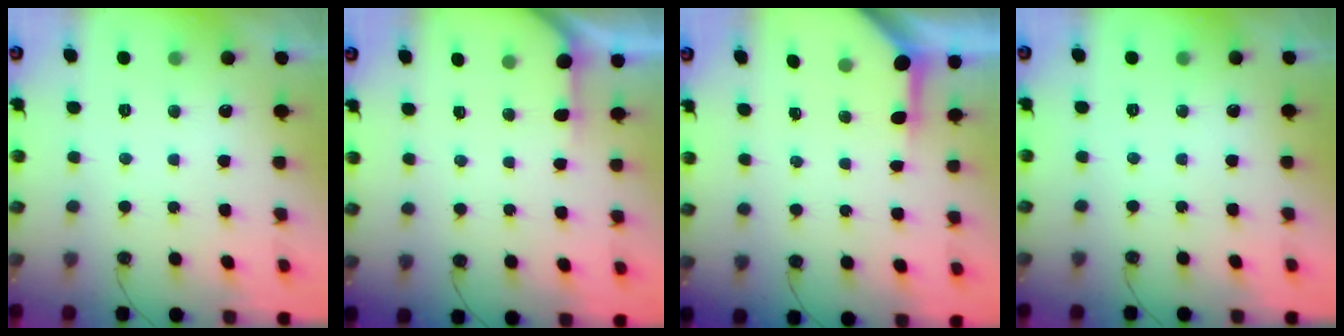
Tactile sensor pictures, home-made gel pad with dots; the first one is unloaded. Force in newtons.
{"total": 2.5, "press": 2.5, "slide": 0.2}
{"total": 3.6, "press": 3.5, "slide": 0.5}
{"total": 0.0}